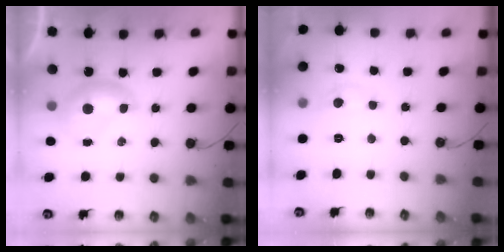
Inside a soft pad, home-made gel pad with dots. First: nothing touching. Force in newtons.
{"total": 1.2, "press": 1.2, "slide": 0.2}